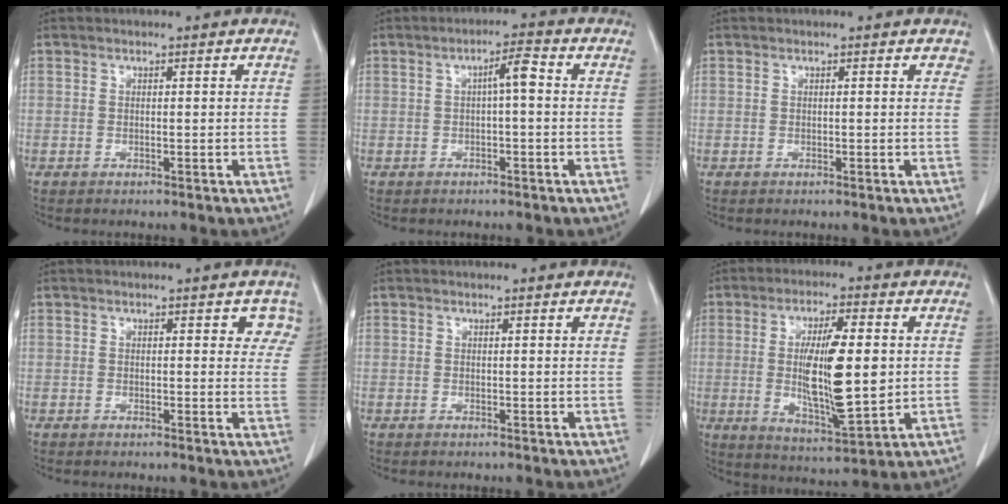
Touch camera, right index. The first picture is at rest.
{"total": 3.4, "force": [0.3, 0.4, 3.3], "torque": [-0.053, 0.008, 0.003]}
{"total": 0.8, "force": [0.6, 0.5, 0.3], "torque": [0.002, 0.001, -0.001]}
{"total": 3.5, "force": [2.2, 1.9, 1.9], "torque": [0.002, -0.003, 0.010]}
{"total": 0.6, "force": [0.5, 0.0, 0.4], "torque": [-0.004, -0.001, 0.006]}
{"total": 13.7, "force": [0.6, 2.5, 13.4], "torque": [-0.239, -0.013, 0.014]}